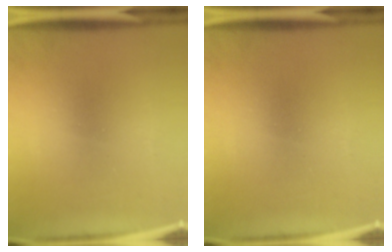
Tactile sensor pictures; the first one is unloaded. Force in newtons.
{"total": 0.0}